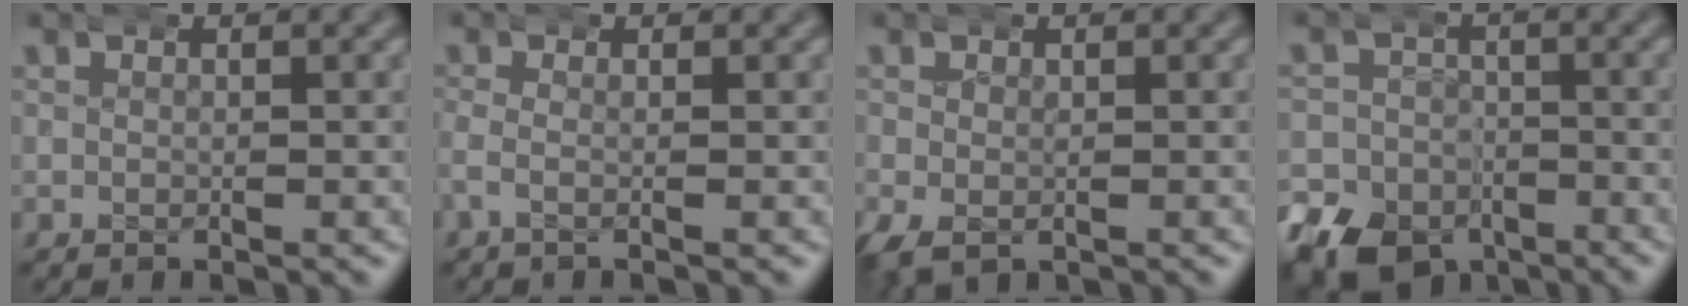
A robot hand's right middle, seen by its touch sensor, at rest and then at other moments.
{"total": 1.0, "force": [-0.6, 0.2, 0.7], "torque": [-0.021, 0.007, -0.014]}
{"total": 3.0, "force": [-1.2, 2.2, 1.7], "torque": [-0.037, -0.014, -0.010]}
{"total": 9.5, "force": [-6.4, 6.6, 2.4], "torque": [-0.023, -0.032, -0.104]}